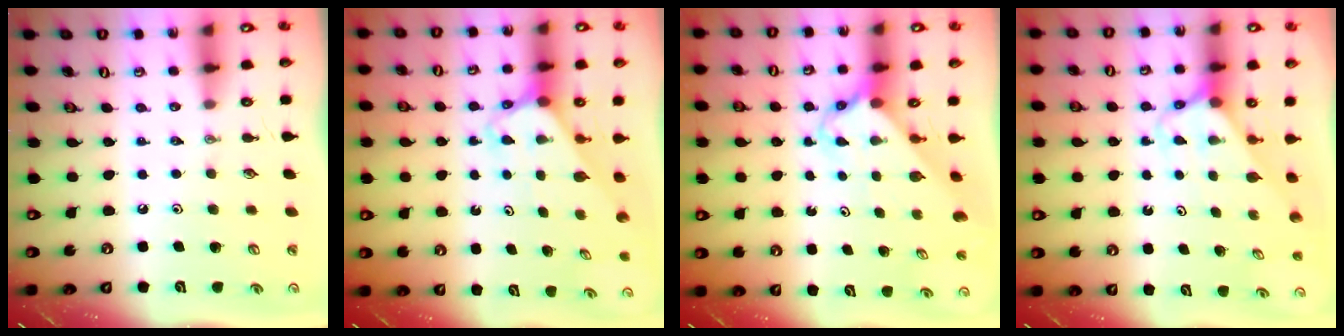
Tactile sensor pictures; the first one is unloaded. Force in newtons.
{"total": 2.8, "press": 2.8, "slide": 0.2}
{"total": 2.8, "press": 2.8, "slide": 0.2}
{"total": 2.8, "press": 2.8, "slide": 0.3}